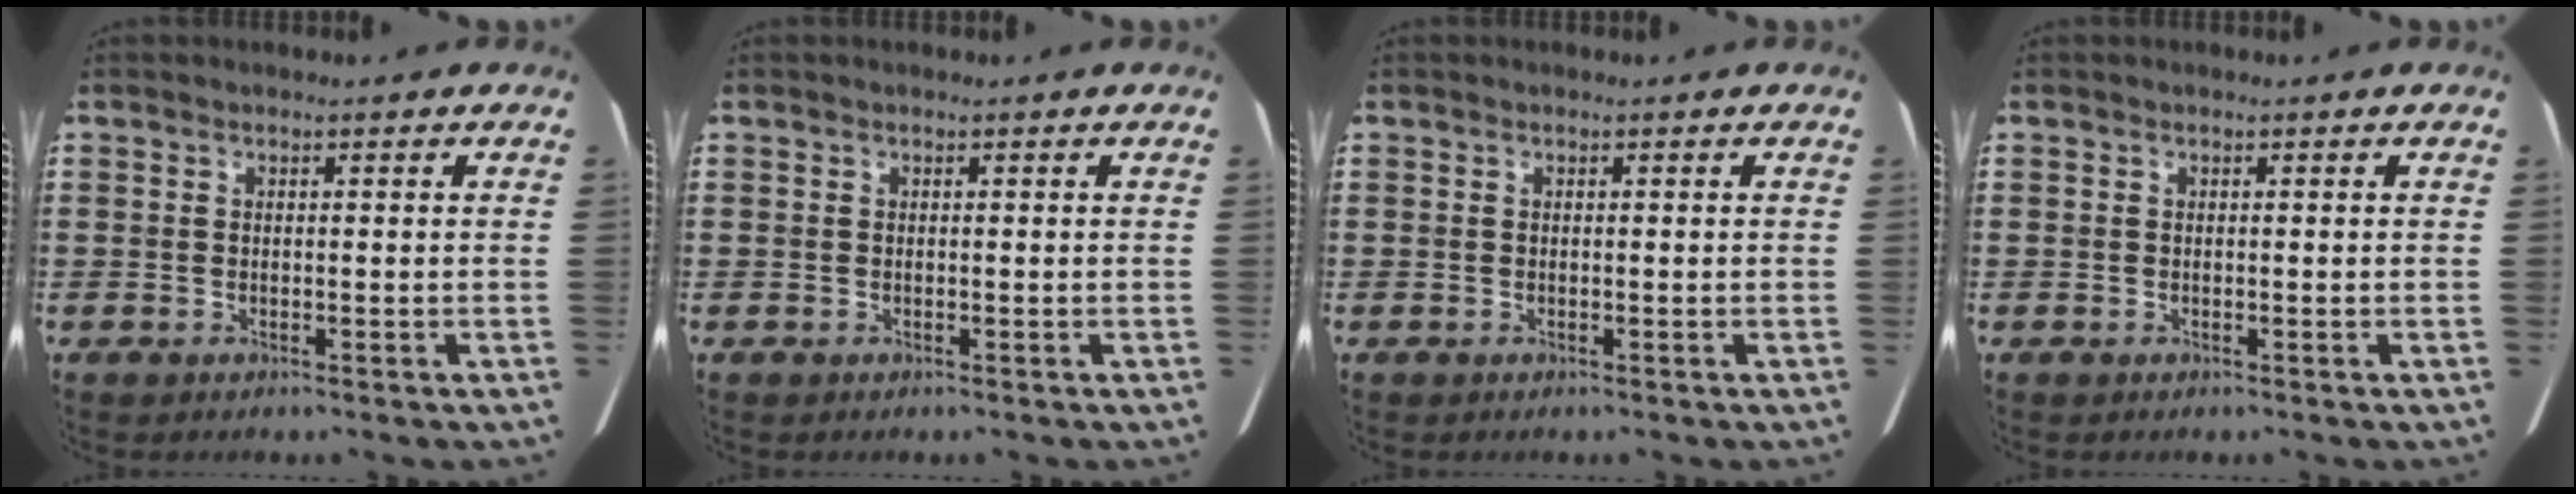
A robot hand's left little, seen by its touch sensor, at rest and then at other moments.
{"total": 0.0}
{"total": 0.0}
{"total": 0.0}